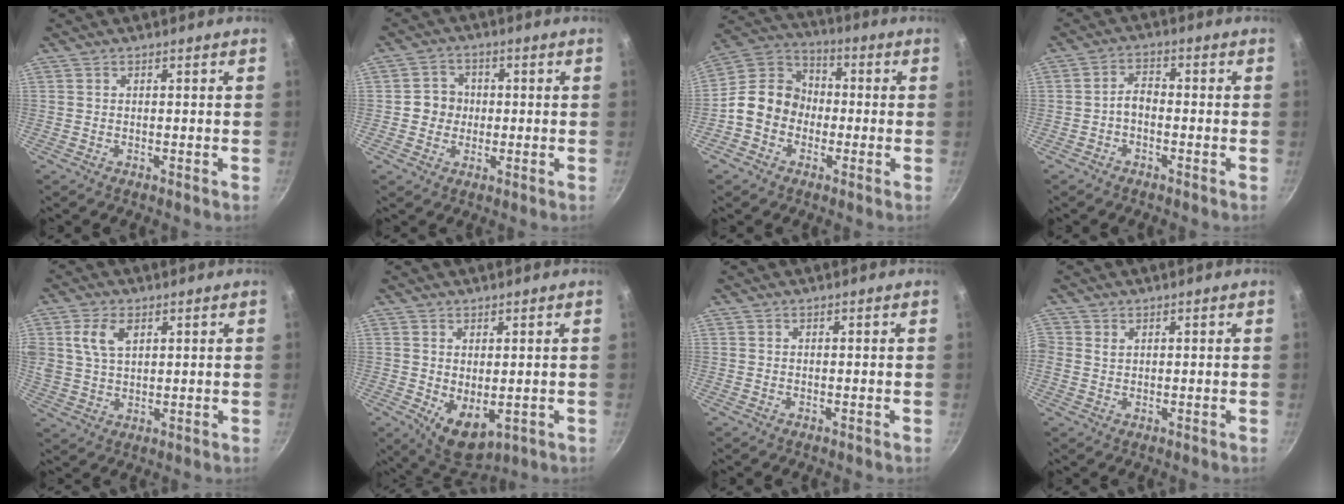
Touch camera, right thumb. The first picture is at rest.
{"total": 4.9, "force": [-0.2, 4.6, 1.5], "torque": [0.008, 0.008, -0.011]}
{"total": 11.5, "force": [-2.3, 9.8, 5.7], "torque": [-0.062, 0.043, -0.065]}
{"total": 3.1, "force": [-1.3, 1.8, 2.2], "torque": [-0.035, 0.024, -0.029]}
{"total": 7.0, "force": [2.8, 4.2, 4.9], "torque": [-0.088, -0.004, 0.053]}
{"total": 7.0, "force": [0.0, 4.2, 5.7], "torque": [-0.068, -0.020, 0.017]}
{"total": 0.0}
{"total": 1.5, "force": [0.5, 1.2, 0.7], "torque": [-0.013, -0.001, 0.009]}